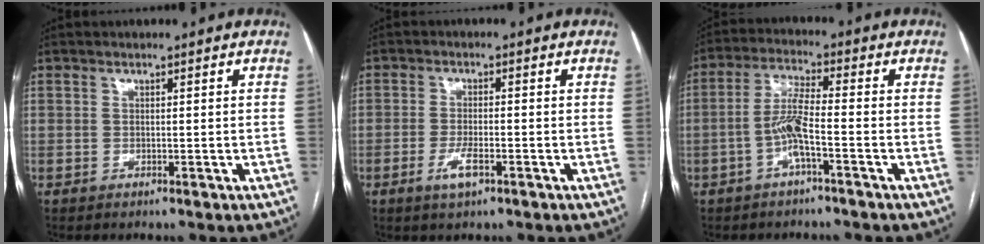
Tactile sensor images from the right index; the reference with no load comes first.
{"total": 3.5, "force": [-1.8, 0.8, 2.9], "torque": [-0.063, -0.002, -0.030]}
{"total": 5.7, "force": [-2.0, 0.2, 5.3], "torque": [-0.112, 0.015, -0.040]}